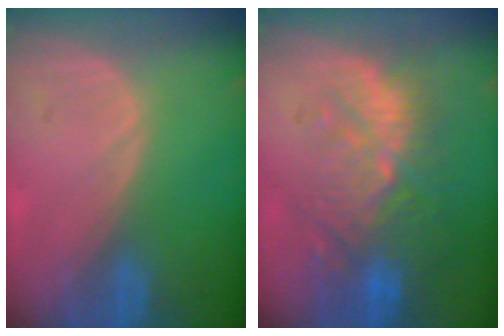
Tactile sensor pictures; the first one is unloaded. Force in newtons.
{"total": 11.1, "press": 9.8, "slide": 5.3}